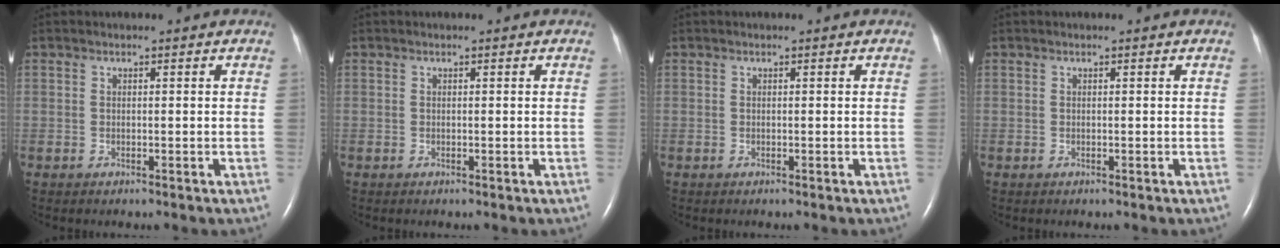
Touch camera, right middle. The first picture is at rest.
{"total": 0.0}
{"total": 0.0}
{"total": 0.0}